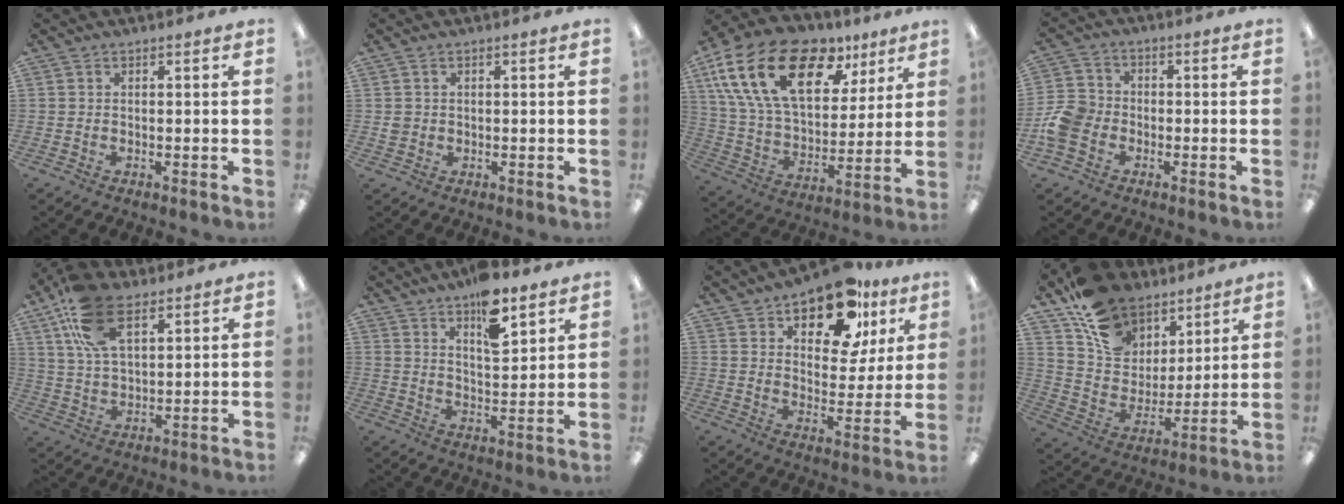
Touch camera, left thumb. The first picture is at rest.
{"total": 2.1, "force": [0.4, 1.9, 0.8], "torque": [-0.017, 0.004, 0.007]}
{"total": 24.3, "force": [11.1, 13.8, 16.7], "torque": [-0.316, -0.040, 0.197]}
{"total": 8.2, "force": [-2.9, 6.6, 3.9], "torque": [-0.087, 0.028, -0.053]}
{"total": 15.9, "force": [8.8, 8.0, 10.5], "torque": [-0.220, -0.016, 0.161]}
{"total": 10.6, "force": [7.5, 3.9, 6.3], "torque": [-0.087, -0.044, 0.126]}
{"total": 16.5, "force": [11.6, 7.9, 8.6], "torque": [-0.130, -0.060, 0.198]}
{"total": 16.7, "force": [11.4, 11.0, 5.3], "torque": [-0.103, -0.076, 0.217]}